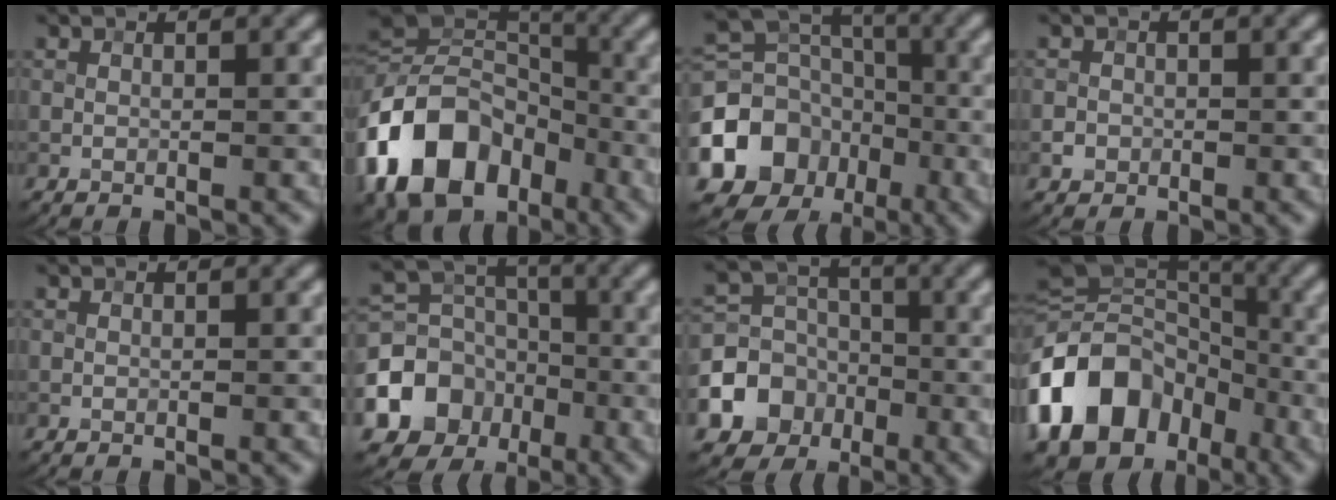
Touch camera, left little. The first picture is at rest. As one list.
[{"total": 14.1, "force": [-6.1, 9.7, 8.2], "torque": [-0.176, 0.000, -0.123]}, {"total": 9.1, "force": [-3.6, 7.5, 3.7], "torque": [-0.070, -0.004, -0.071]}, {"total": 1.0, "force": [-0.3, 0.9, 0.1], "torque": [0.006, -0.001, -0.007]}, {"total": 0.0}, {"total": 8.0, "force": [-3.1, 6.6, 3.3], "torque": [-0.056, 0.000, -0.067]}, {"total": 6.3, "force": [-2.5, 5.4, 2.2], "torque": [-0.038, -0.003, -0.053]}, {"total": 15.1, "force": [-6.0, 11.1, 8.2], "torque": [-0.178, -0.005, -0.119]}]